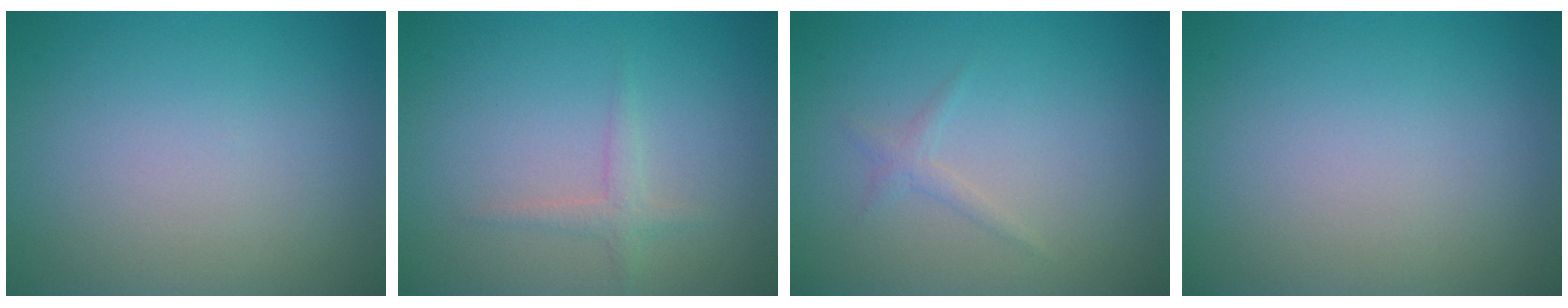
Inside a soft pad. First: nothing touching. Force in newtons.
{"total": 1.3, "press": 1.3, "slide": 0.0}
{"total": 0.9, "press": 0.9, "slide": 0.1}
{"total": 0.0}